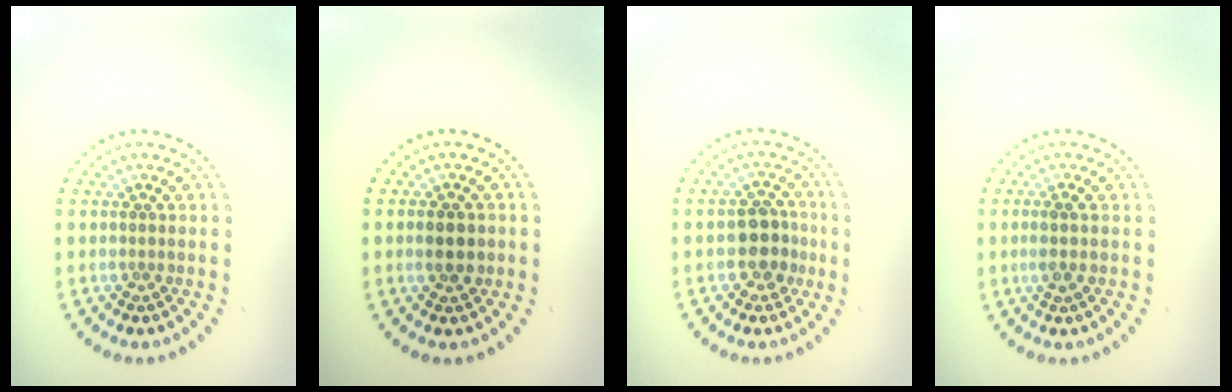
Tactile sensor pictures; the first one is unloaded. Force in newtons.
{"total": 2.4, "press": 2.4, "slide": 0.1}
{"total": 3.4, "press": 3.2, "slide": 1.0}
{"total": 1.5, "press": 1.3, "slide": 0.7}